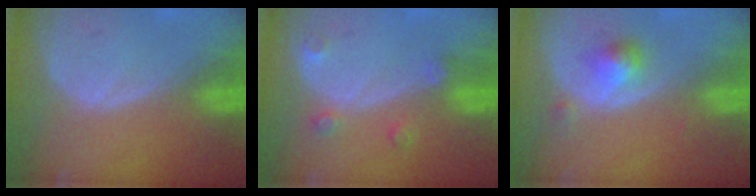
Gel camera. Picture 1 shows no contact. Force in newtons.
{"total": 2.6, "press": 2.6, "slide": 0.5}
{"total": 2.8, "press": 2.7, "slide": 0.2}